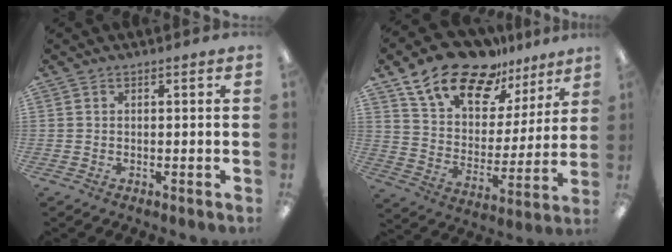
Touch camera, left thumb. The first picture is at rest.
{"total": 18.8, "force": [14.0, 9.3, 8.3], "torque": [-0.153, -0.087, 0.250]}